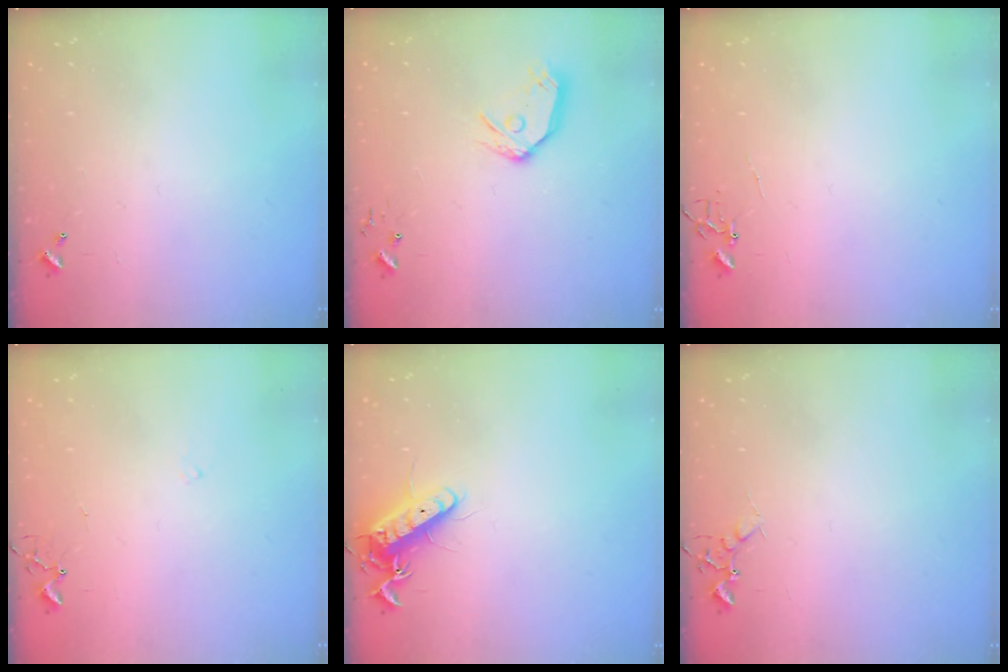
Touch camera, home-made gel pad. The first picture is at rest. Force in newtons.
{"total": 11.3, "press": 11.2, "slide": 1.4}
{"total": 4.3, "press": 4.3, "slide": 0.3}
{"total": 6.5, "press": 6.5, "slide": 0.7}
{"total": 12.7, "press": 12.6, "slide": 1.5}
{"total": 5.8, "press": 5.7, "slide": 1.0}